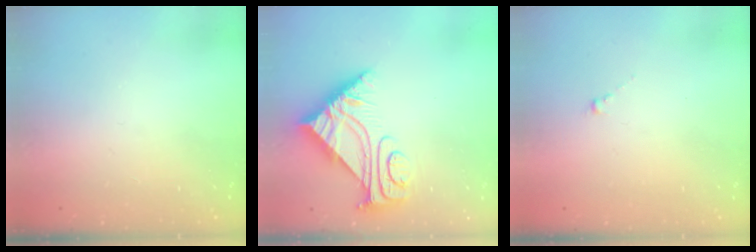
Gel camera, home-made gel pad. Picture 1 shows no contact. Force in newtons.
{"total": 7.9, "press": 7.8, "slide": 0.8}
{"total": 0.0}